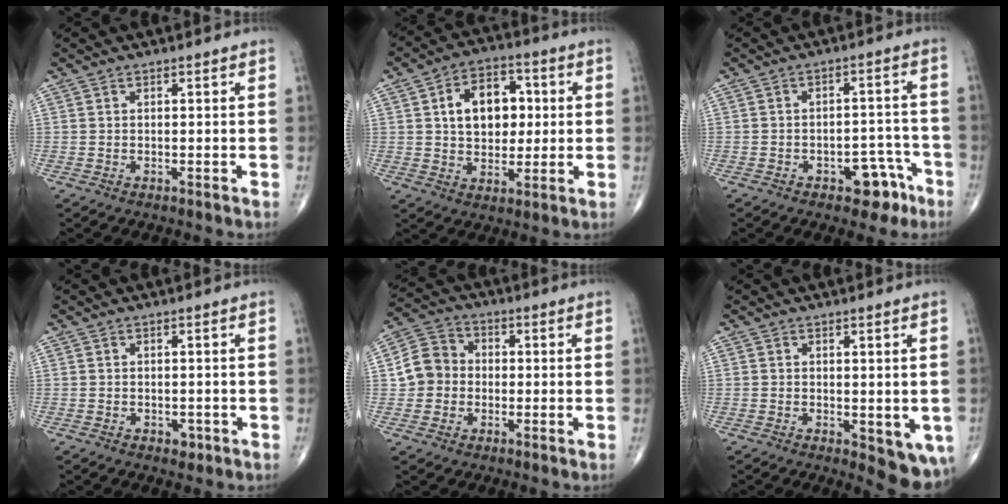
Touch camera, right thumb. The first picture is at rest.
{"total": 12.2, "force": [2.2, 8.3, 8.7], "torque": [-0.100, 0.009, 0.033]}
{"total": 7.1, "force": [-4.1, 4.0, 4.2], "torque": [-0.025, 0.043, -0.050]}
{"total": 1.6, "force": [-0.7, 1.1, 0.9], "torque": [-0.006, 0.001, -0.007]}
{"total": 7.8, "force": [-0.5, 7.2, 3.1], "torque": [-0.035, 0.025, -0.021]}
{"total": 7.4, "force": [-1.8, 3.3, 6.3], "torque": [-0.060, -0.013, -0.019]}